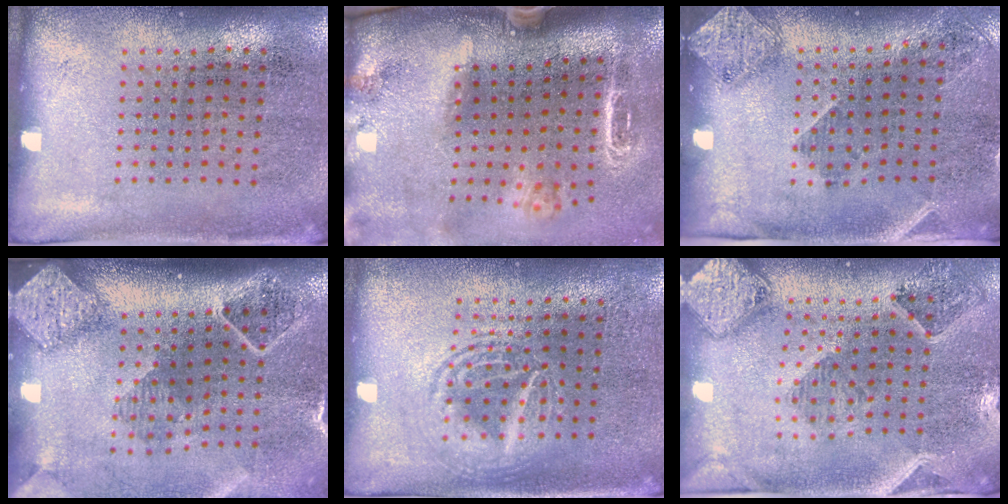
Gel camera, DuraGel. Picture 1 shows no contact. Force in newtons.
{"total": 2.6, "press": 1.9, "slide": 1.7}
{"total": 1.7, "press": 1.3, "slide": 1.1}
{"total": 2.7, "press": 2.0, "slide": 1.8}
{"total": 2.8, "press": 2.8, "slide": 0.3}
{"total": 1.6, "press": 1.6, "slide": 0.4}